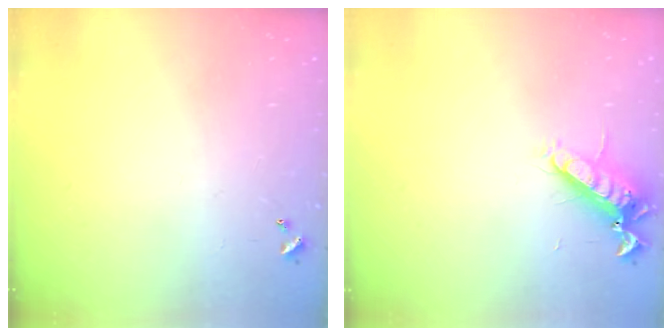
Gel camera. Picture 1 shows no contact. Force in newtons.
{"total": 12.4, "press": 12.3, "slide": 1.5}